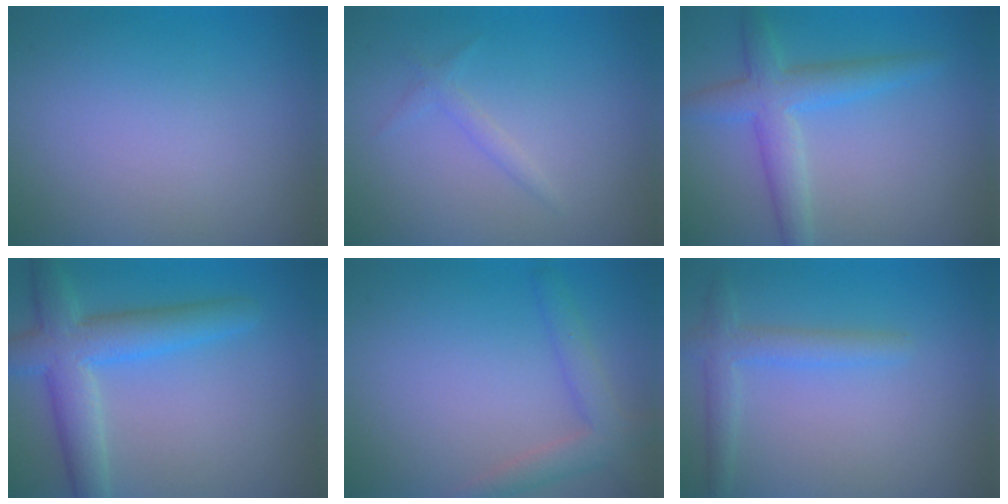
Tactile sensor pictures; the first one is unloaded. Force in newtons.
{"total": 1.1, "press": 1.1, "slide": 0.1}
{"total": 4.2, "press": 4.2, "slide": 0.3}
{"total": 5.7, "press": 5.7, "slide": 0.2}
{"total": 2.9, "press": 2.9, "slide": 0.2}
{"total": 2.4, "press": 2.4, "slide": 0.0}